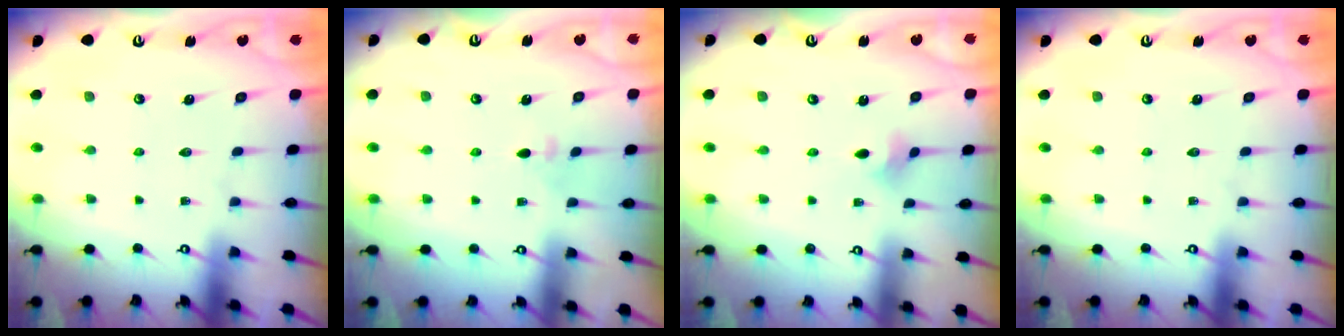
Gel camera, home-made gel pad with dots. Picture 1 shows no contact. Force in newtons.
{"total": 3.0, "press": 3.0, "slide": 0.7}
{"total": 2.8, "press": 2.7, "slide": 0.6}
{"total": 0.0}